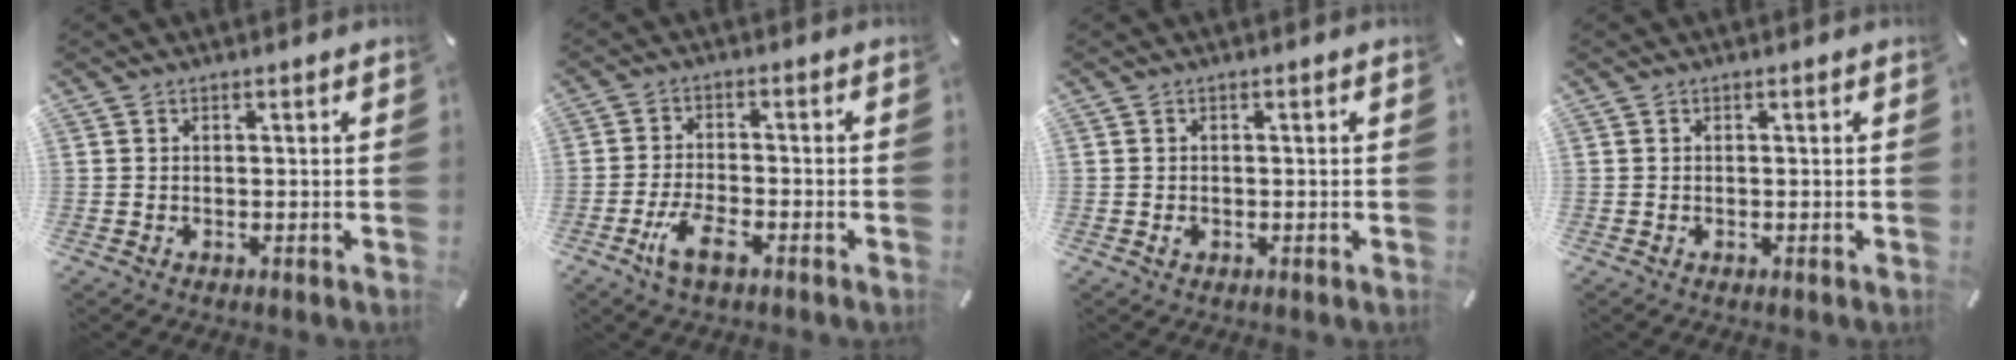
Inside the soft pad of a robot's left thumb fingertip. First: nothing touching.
{"total": 6.6, "force": [-3.5, 2.7, 4.9], "torque": [-0.108, 0.008, -0.068]}
{"total": 1.0, "force": [-0.2, 0.7, 0.6], "torque": [-0.011, 0.001, -0.005]}
{"total": 0.0}